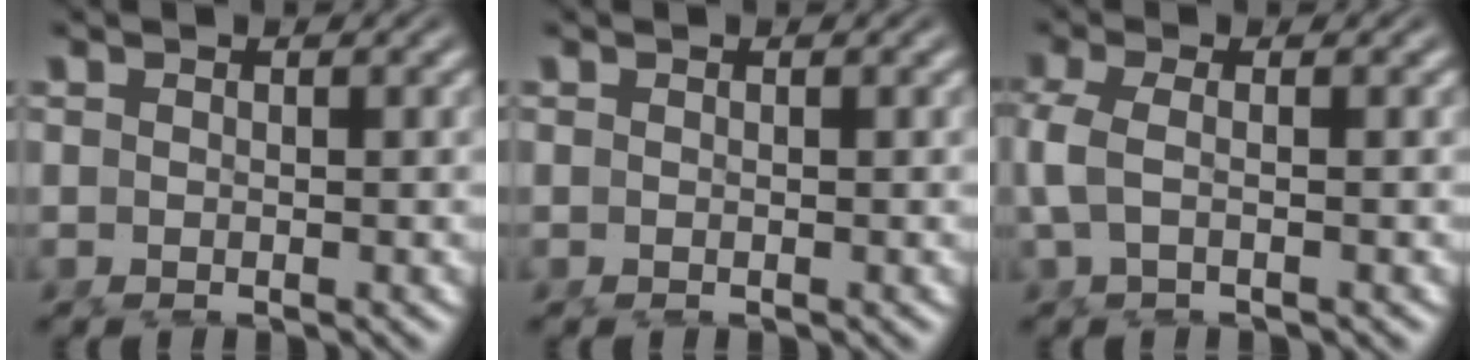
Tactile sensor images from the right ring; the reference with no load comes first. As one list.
[{"total": 0.0}, {"total": 2.7, "force": [-0.3, 0.9, 2.5], "torque": [-0.067, -0.009, 0.000]}]